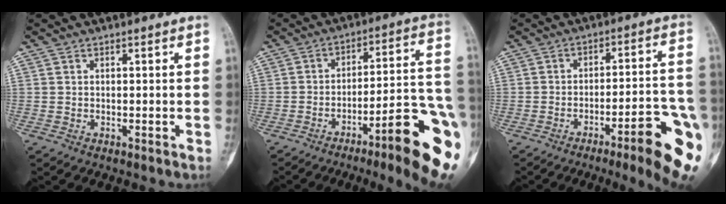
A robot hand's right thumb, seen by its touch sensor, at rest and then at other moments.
{"total": 21.0, "force": [-9.6, 3.4, 18.4], "torque": [-0.191, 0.061, -0.138]}
{"total": 15.8, "force": [-7.5, 2.6, 13.6], "torque": [-0.144, 0.039, -0.097]}